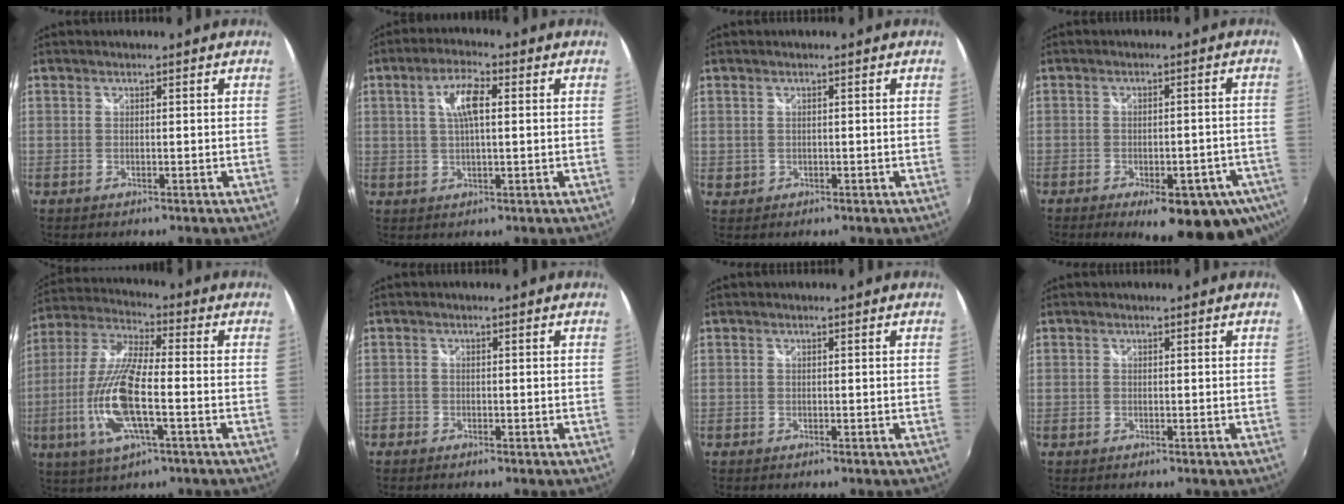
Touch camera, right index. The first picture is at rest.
{"total": 6.1, "force": [1.3, 1.9, 5.7], "torque": [-0.104, 0.009, 0.026]}
{"total": 1.3, "force": [0.1, 1.2, 0.4], "torque": [-0.004, -0.001, 0.002]}
{"total": 17.7, "force": [-10.6, 6.5, 12.6], "torque": [-0.172, -0.034, -0.124]}
{"total": 15.6, "force": [-4.2, 4.0, 14.5], "torque": [-0.307, -0.012, -0.083]}
{"total": 1.4, "force": [-1.1, 0.9, 0.2], "torque": [-0.010, -0.002, -0.022]}
{"total": 0.0}
{"total": 0.0}